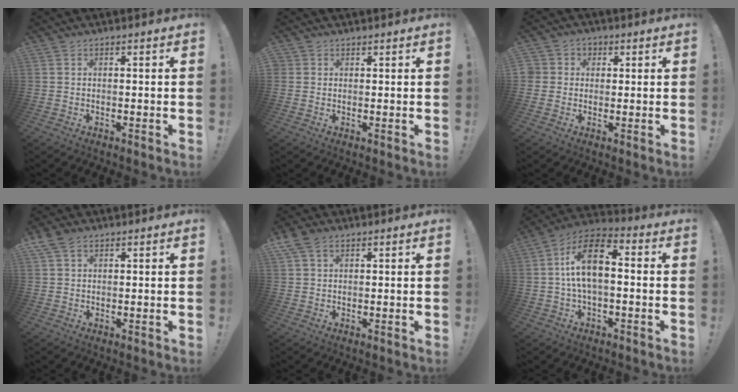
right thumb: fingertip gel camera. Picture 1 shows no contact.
{"total": 1.3, "force": [1.0, 0.9, -0.2], "torque": [0.009, -0.004, 0.017]}
{"total": 4.2, "force": [0.4, 4.1, 1.0], "torque": [-0.017, 0.006, 0.008]}
{"total": 4.4, "force": [2.4, 2.9, 2.3], "torque": [-0.042, -0.003, 0.048]}
{"total": 5.1, "force": [2.8, 3.2, 2.8], "torque": [-0.052, -0.003, 0.056]}
{"total": 13.8, "force": [1.2, 7.1, 11.8], "torque": [-0.206, 0.010, 0.022]}